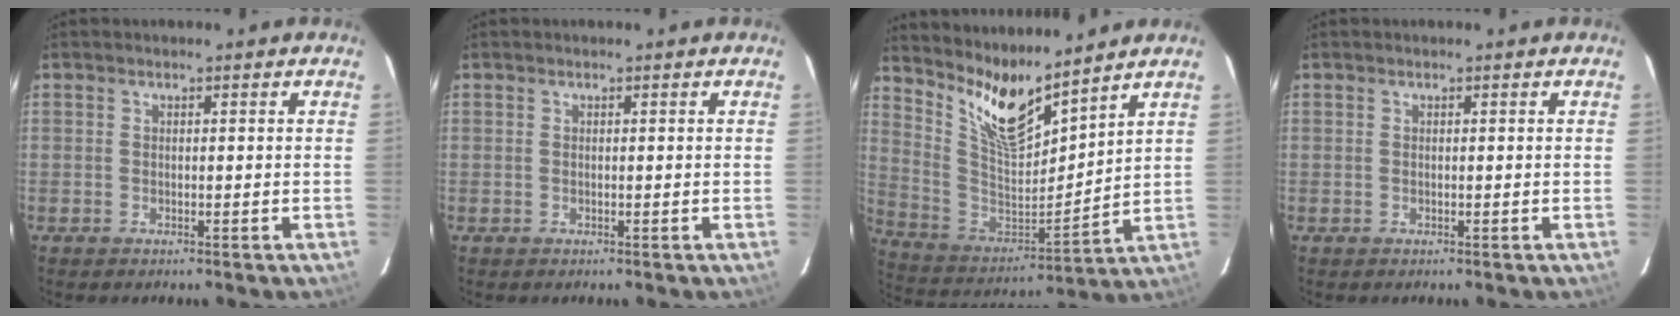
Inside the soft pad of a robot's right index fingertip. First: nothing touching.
{"total": 0.0}
{"total": 13.5, "force": [11.1, 2.2, 7.3], "torque": [-0.139, -0.026, 0.218]}
{"total": 0.0}